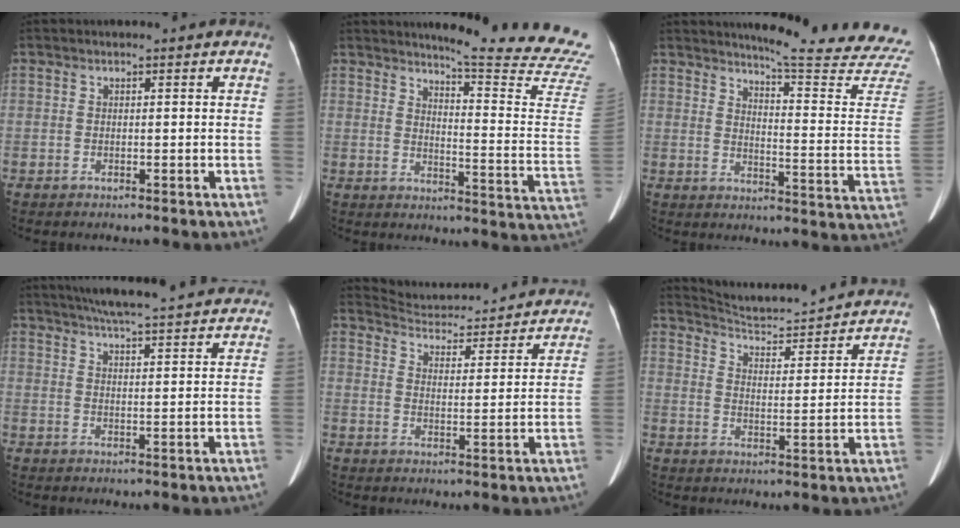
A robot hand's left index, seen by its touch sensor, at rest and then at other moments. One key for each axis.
{"total": 19.8, "fx": 18.6, "fy": -2.3, "fz": 6.3, "tx": -0.095, "ty": -0.158, "tz": 0.208}
{"total": 22.0, "fx": 20.9, "fy": -1.0, "fz": 6.7, "tx": -0.091, "ty": -0.151, "tz": 0.233}
{"total": 23.1, "fx": 21.2, "fy": 1.8, "fz": 9.1, "tx": -0.143, "ty": 0.000, "tz": 0.265}
{"total": 20.9, "fx": 20.0, "fy": 4.2, "fz": 4.3, "tx": -0.062, "ty": -0.022, "tz": 0.248}
{"total": 20.9, "fx": 20.0, "fy": 2.2, "fz": 5.9, "tx": -0.083, "ty": -0.040, "tz": 0.256}